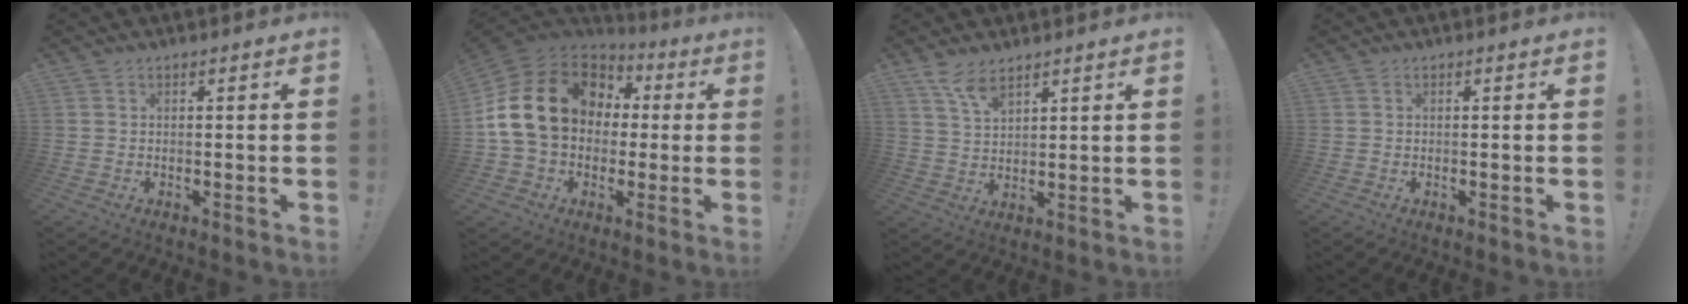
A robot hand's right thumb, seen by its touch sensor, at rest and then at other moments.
{"total": 22.6, "force": [4.2, 16.7, 14.7], "torque": [-0.257, 0.000, 0.091]}
{"total": 6.5, "force": [4.9, 2.1, 3.7], "torque": [-0.068, -0.029, 0.091]}
{"total": 0.0}